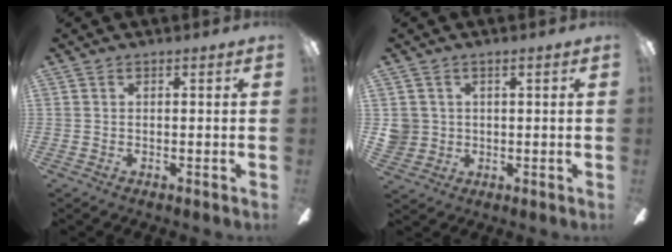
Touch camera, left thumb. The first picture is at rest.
{"total": 4.0, "force": [0.7, 3.9, 0.5], "torque": [-0.020, 0.007, 0.012]}